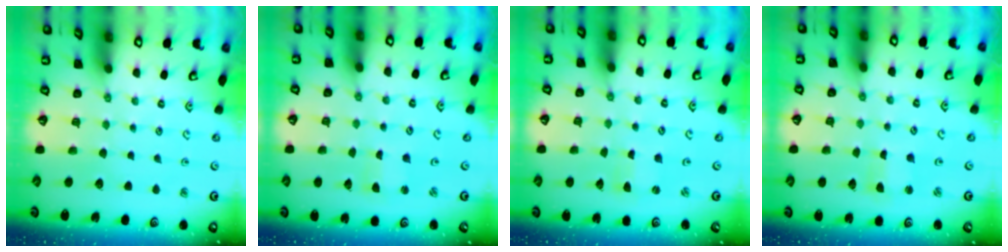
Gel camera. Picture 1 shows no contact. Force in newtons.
{"total": 0.9, "press": 0.9, "slide": 0.1}
{"total": 1.5, "press": 1.4, "slide": 0.2}
{"total": 1.4, "press": 1.4, "slide": 0.2}